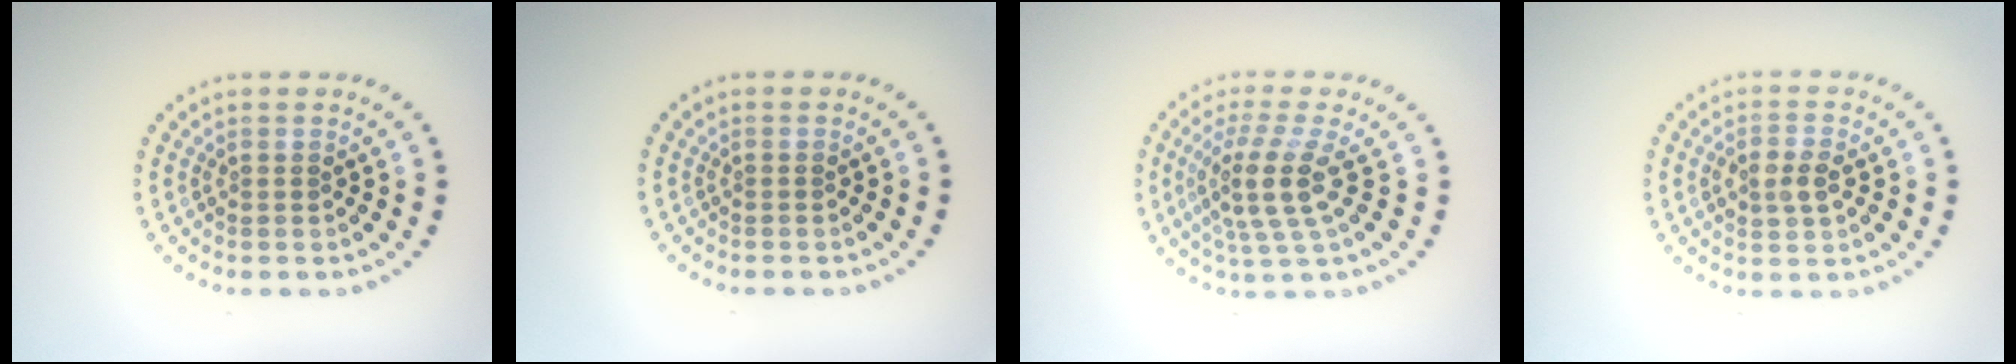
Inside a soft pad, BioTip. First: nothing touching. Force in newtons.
{"total": 0.0}
{"total": 4.4, "press": 3.3, "slide": 2.9}
{"total": 2.4, "press": 2.4, "slide": 0.4}